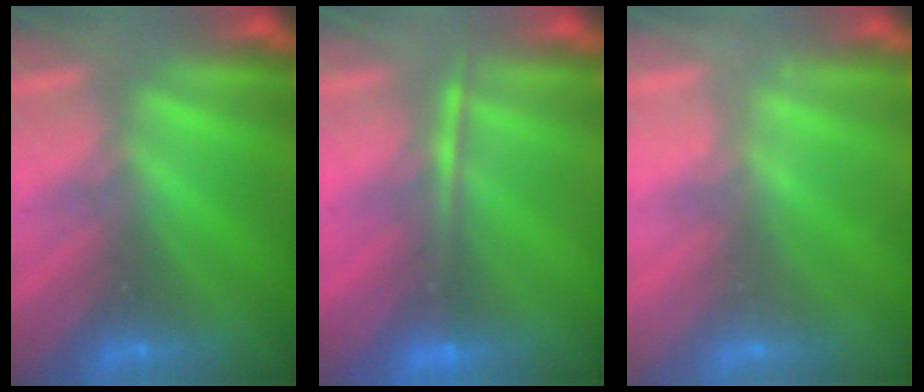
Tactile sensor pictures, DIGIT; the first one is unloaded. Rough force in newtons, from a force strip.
{"total": 1.5}
{"total": 2.2}